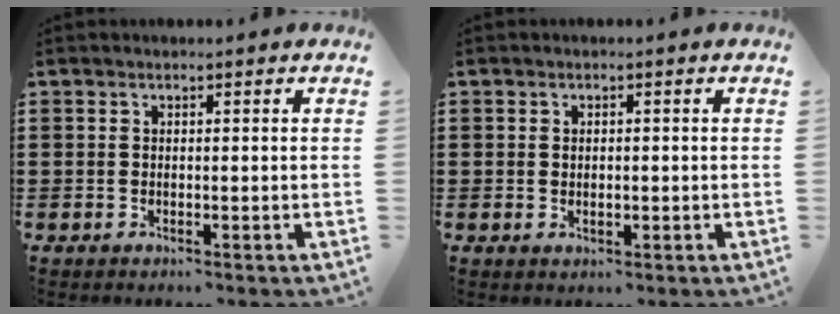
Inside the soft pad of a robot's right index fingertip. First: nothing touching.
{"total": 1.0, "force": [0.0, 0.5, 0.8], "torque": [-0.017, 0.003, 0.000]}